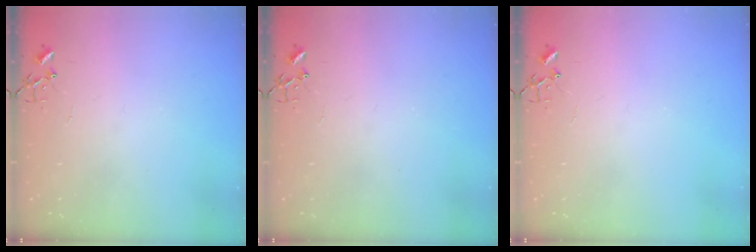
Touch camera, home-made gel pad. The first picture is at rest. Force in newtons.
{"total": 0.0}
{"total": 0.0}